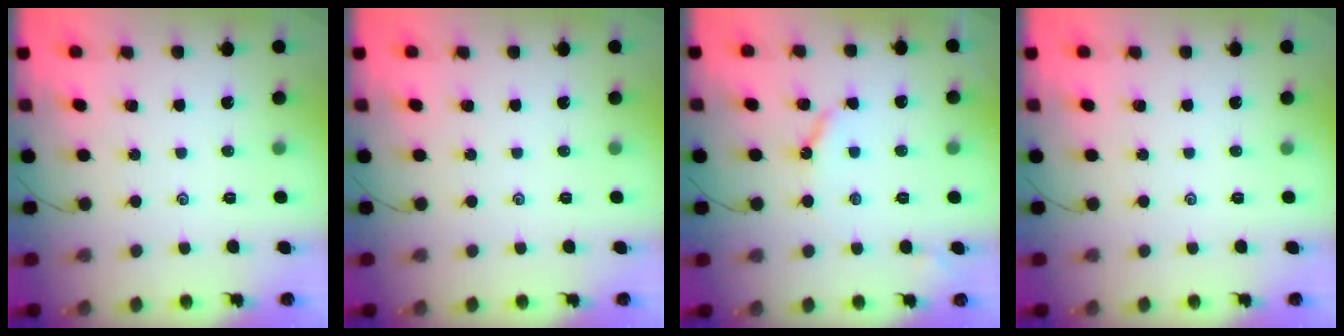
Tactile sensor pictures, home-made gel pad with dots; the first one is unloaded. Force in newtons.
{"total": 0.0}
{"total": 5.3, "press": 5.3, "slide": 0.5}
{"total": 0.0}